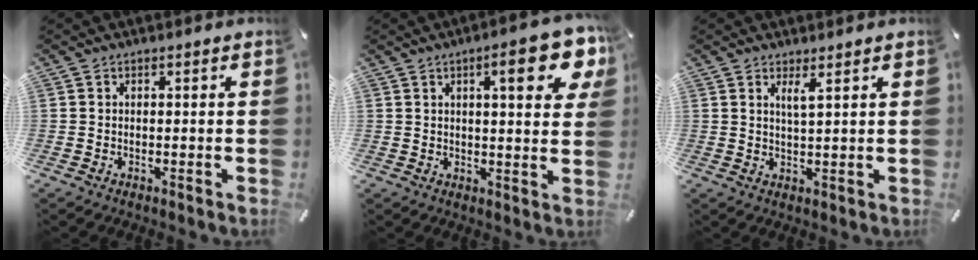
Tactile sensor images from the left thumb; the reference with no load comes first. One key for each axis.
{"total": 12.2, "fx": 6.0, "fy": 3.9, "fz": 9.9, "tx": -0.131, "ty": -0.021, "tz": 0.093}
{"total": 2.9, "fx": 1.9, "fy": 0.1, "fz": 2.1, "tx": -0.038, "ty": -0.005, "tz": 0.032}